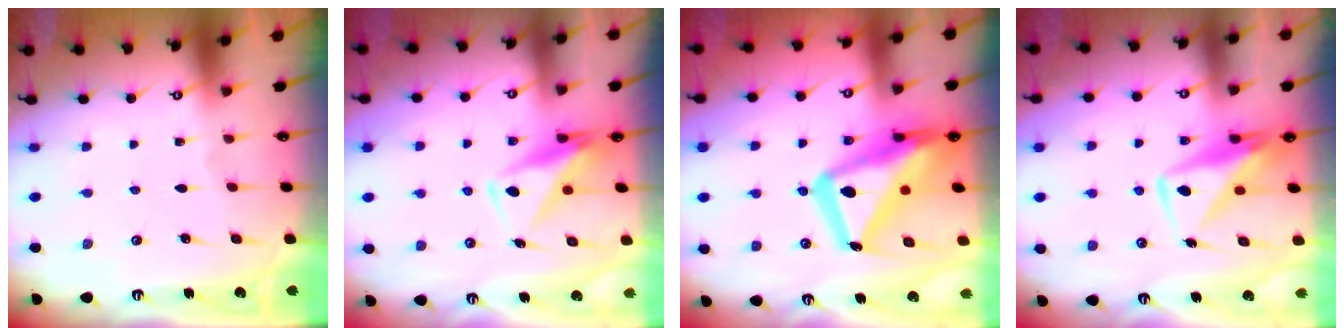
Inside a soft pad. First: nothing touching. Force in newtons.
{"total": 10.7, "press": 10.6, "slide": 1.0}
{"total": 22.5, "press": 22.4, "slide": 2.0}
{"total": 10.2, "press": 10.2, "slide": 0.9}